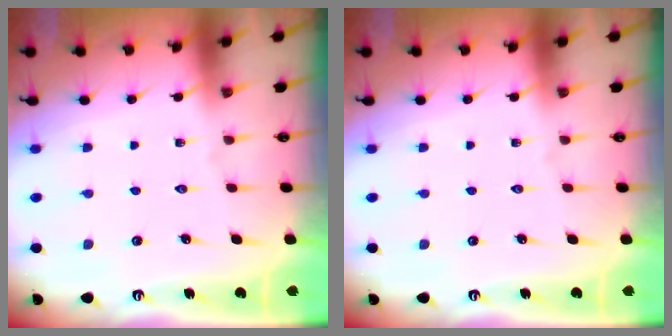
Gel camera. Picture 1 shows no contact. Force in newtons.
{"total": 0.0}